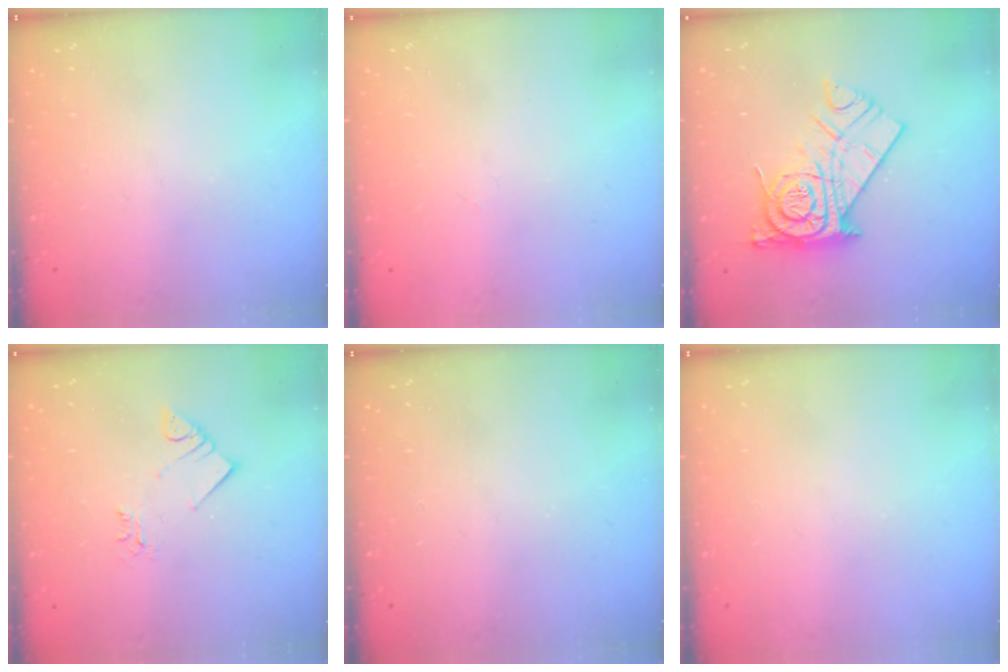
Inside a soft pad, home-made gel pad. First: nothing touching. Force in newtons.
{"total": 0.0}
{"total": 15.0, "press": 14.9, "slide": 1.1}
{"total": 3.0, "press": 3.0, "slide": 0.0}
{"total": 0.0}
{"total": 0.0}